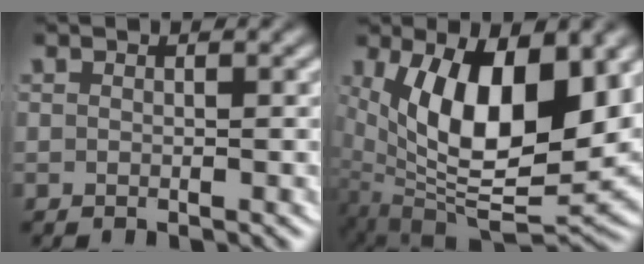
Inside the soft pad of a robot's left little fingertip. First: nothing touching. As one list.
[{"total": 13.7, "force": [-1.3, 7.3, 11.6], "torque": [-0.226, -0.056, 0.013]}]